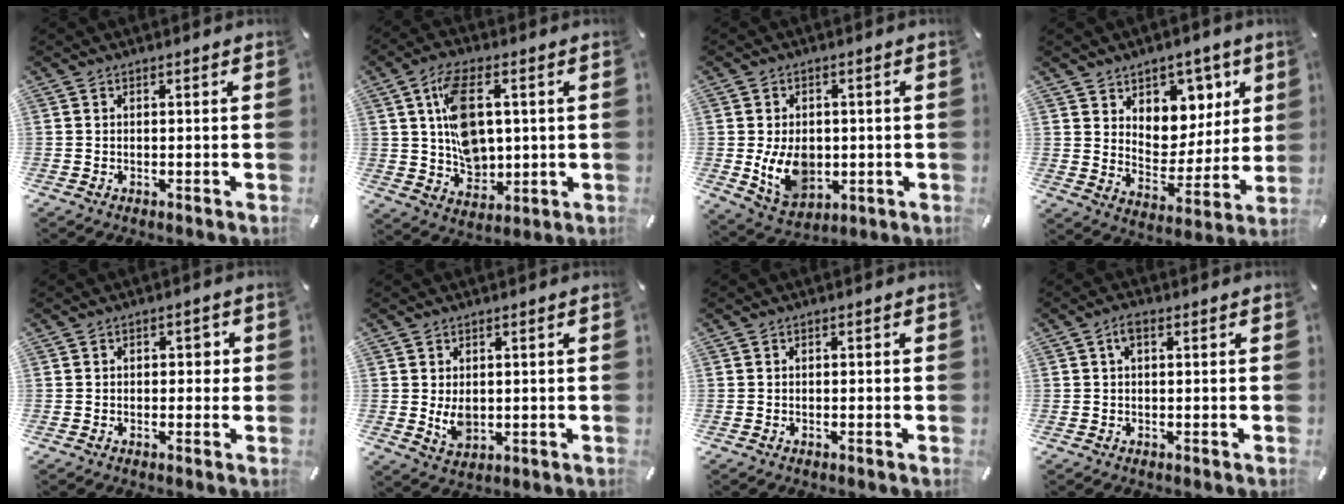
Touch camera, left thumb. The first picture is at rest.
{"total": 11.7, "force": [2.5, 8.0, 8.2], "torque": [-0.140, 0.004, 0.045]}
{"total": 10.3, "force": [-0.9, 7.8, 6.6], "torque": [-0.130, 0.002, -0.015]}
{"total": 9.9, "force": [4.9, 8.5, 1.7], "torque": [-0.004, -0.064, 0.093]}
{"total": 2.6, "force": [0.1, 1.8, 1.9], "torque": [-0.015, 0.002, -0.009]}
{"total": 5.0, "force": [0.2, 3.7, 3.4], "torque": [-0.075, -0.007, 0.002]}
{"total": 0.6, "force": [-0.1, 0.4, 0.4], "torque": [-0.008, 0.001, -0.003]}
{"total": 2.5, "force": [0.7, 1.2, 2.1], "torque": [-0.044, 0.006, 0.011]}